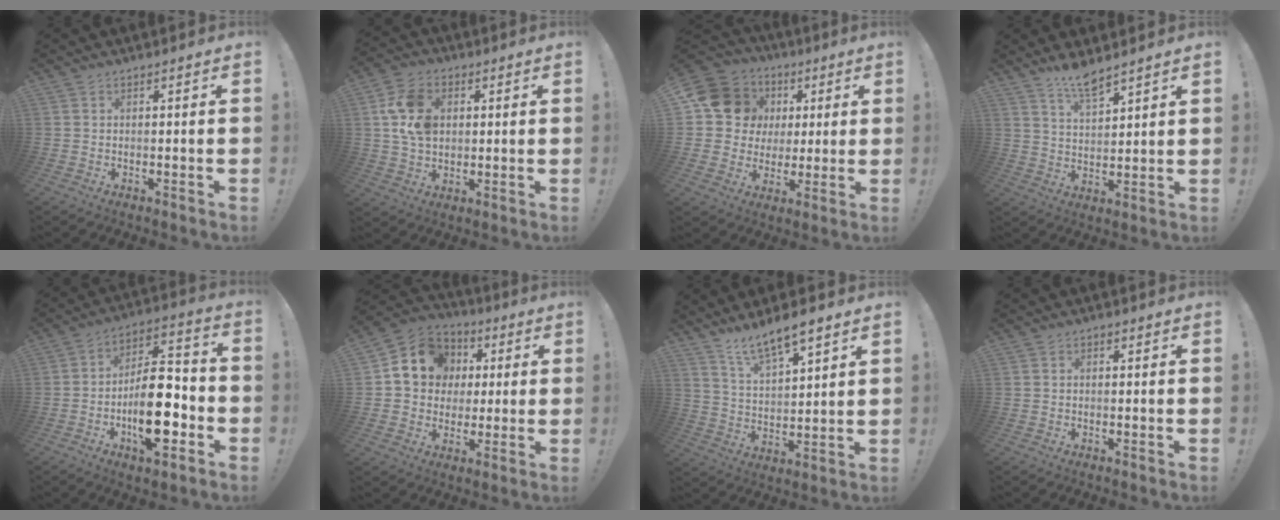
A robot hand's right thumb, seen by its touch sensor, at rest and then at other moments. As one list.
[{"total": 13.7, "force": [3.5, 10.5, 8.0], "torque": [-0.131, 0.001, 0.072]}, {"total": 14.6, "force": [4.7, 12.6, 5.7], "torque": [-0.097, -0.011, 0.109]}, {"total": 7.5, "force": [6.6, 1.4, 3.4], "torque": [-0.061, -0.040, 0.118]}, {"total": 18.3, "force": [-5.8, 8.0, 15.4], "torque": [-0.262, 0.034, -0.092]}, {"total": 13.8, "force": [3.3, 12.2, 5.5], "torque": [-0.064, -0.006, 0.073]}, {"total": 9.7, "force": [8.2, 2.3, 4.6], "torque": [-0.081, -0.055, 0.148]}, {"total": 0.5, "force": [0.1, 0.5, 0.1], "torque": [0.005, 0.000, 0.000]}]